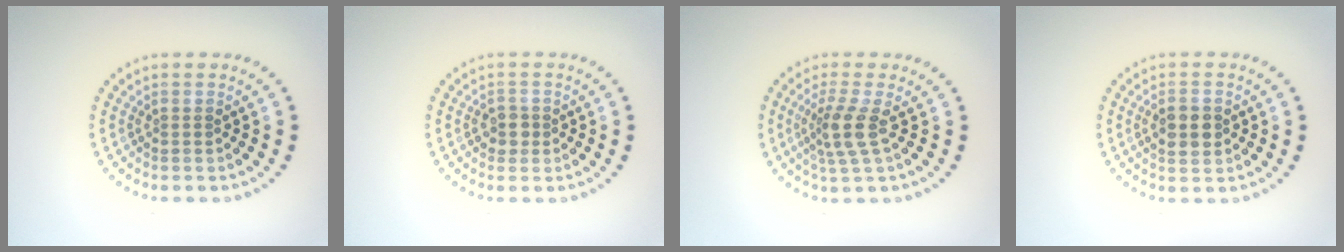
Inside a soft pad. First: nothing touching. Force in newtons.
{"total": 1.6, "press": 1.5, "slide": 0.6}
{"total": 2.9, "press": 2.1, "slide": 1.9}
{"total": 2.9, "press": 2.9, "slide": 0.1}